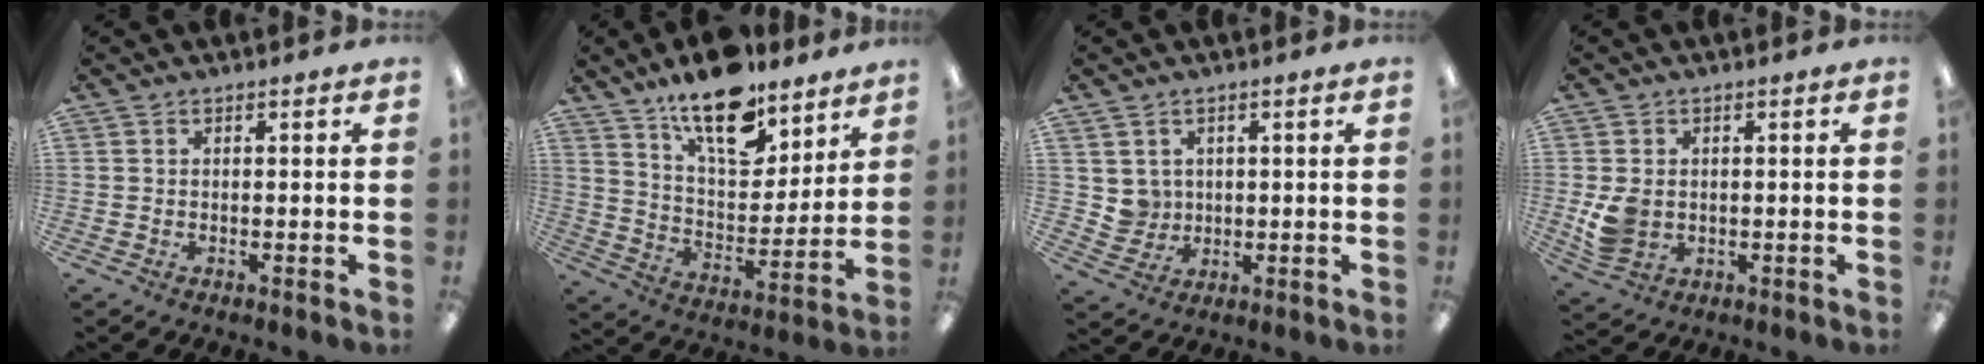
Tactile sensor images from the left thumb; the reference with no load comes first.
{"total": 17.0, "force": [12.9, 6.9, 8.6], "torque": [-0.150, -0.076, 0.228]}
{"total": 4.2, "force": [2.2, 3.6, -0.2], "torque": [-0.006, -0.006, 0.041]}
{"total": 5.5, "force": [0.0, 4.5, 3.2], "torque": [-0.063, 0.002, 0.003]}